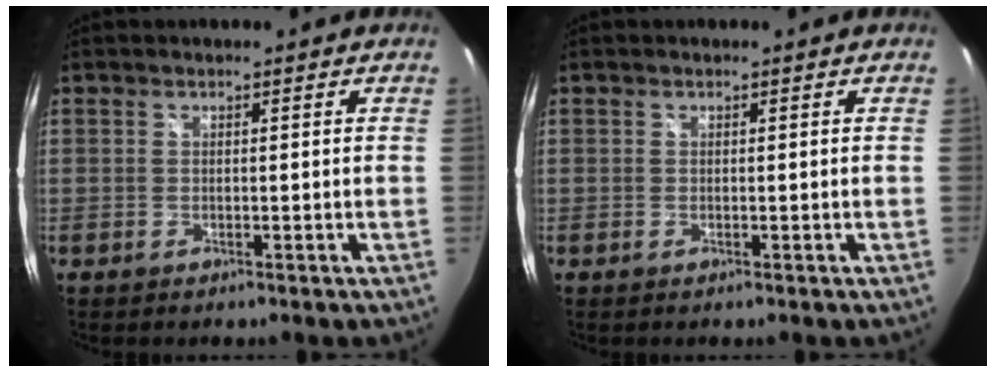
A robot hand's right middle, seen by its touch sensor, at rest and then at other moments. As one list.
[{"total": 0.0}]